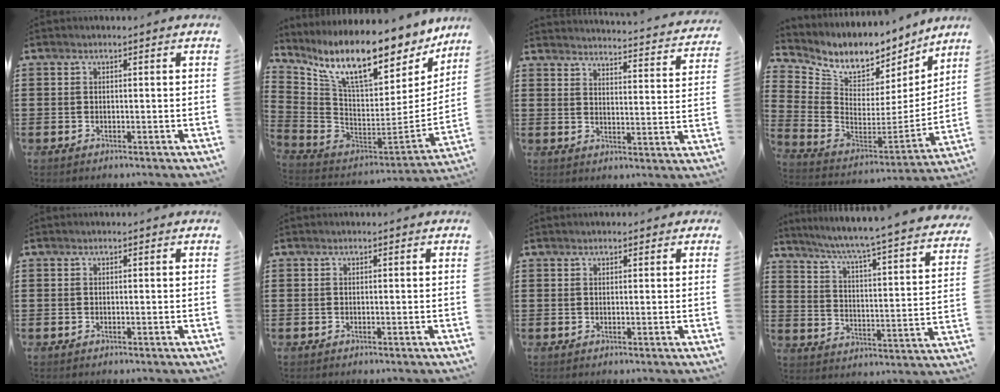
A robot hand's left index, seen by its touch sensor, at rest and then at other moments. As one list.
[{"total": 14.0, "force": [10.3, 3.1, 9.0], "torque": [-0.186, -0.079, 0.174]}, {"total": 3.3, "force": [3.2, -0.5, 0.3], "torque": [-0.016, -0.034, 0.049]}, {"total": 6.7, "force": [5.6, 3.2, 1.7], "torque": [-0.067, -0.051, 0.097]}, {"total": 0.0}, {"total": 0.0}, {"total": 0.7, "force": [0.5, 0.4, 0.3], "torque": [-0.006, 0.004, 0.010]}, {"total": 4.7, "force": [4.0, -1.0, 2.3], "torque": [-0.065, -0.048, 0.053]}]